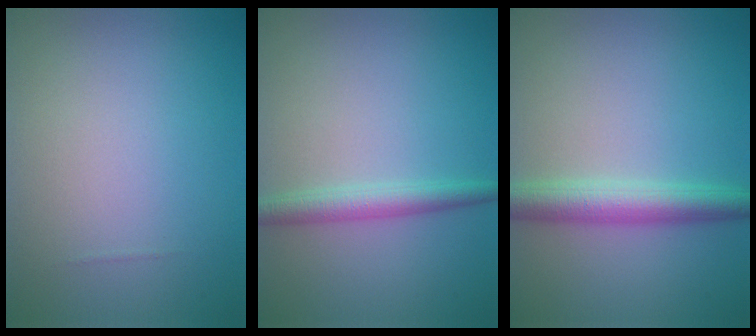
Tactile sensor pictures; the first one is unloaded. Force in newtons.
{"total": 2.4, "press": 2.4, "slide": 0.1}
{"total": 3.9, "press": 3.9, "slide": 0.1}